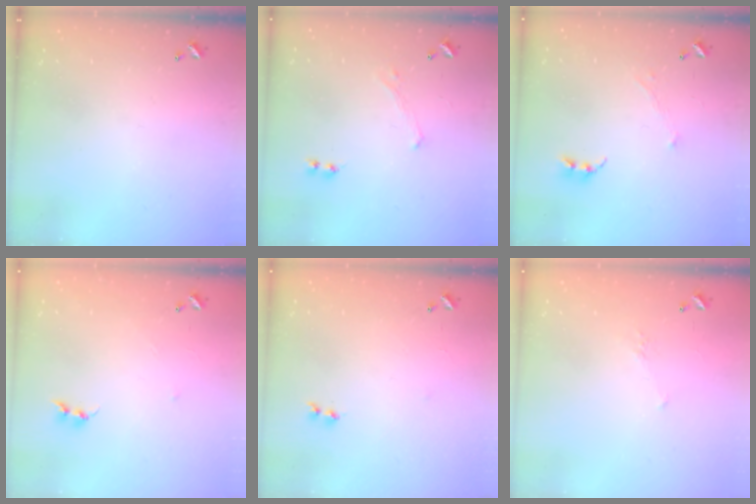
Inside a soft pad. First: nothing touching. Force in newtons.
{"total": 0.0}
{"total": 0.7, "press": 0.0, "slide": 0.7}
{"total": 5.1, "press": 5.0, "slide": 0.7}
{"total": 6.8, "press": 6.8, "slide": 0.6}
{"total": 5.5, "press": 5.4, "slide": 0.9}